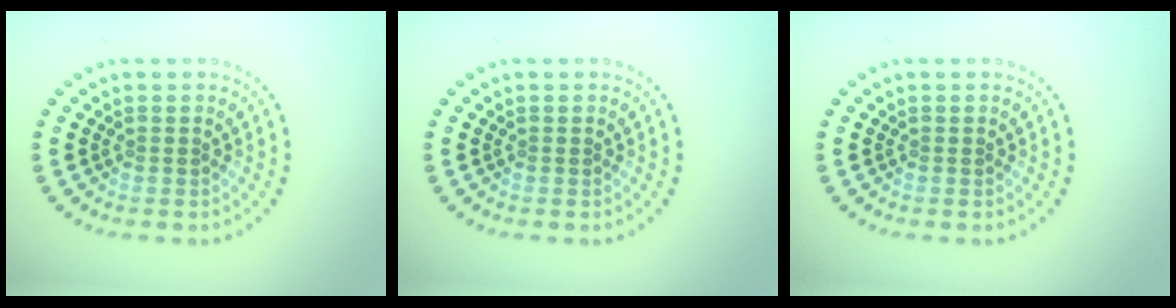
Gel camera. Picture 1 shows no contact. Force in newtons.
{"total": 0.0}
{"total": 0.0}